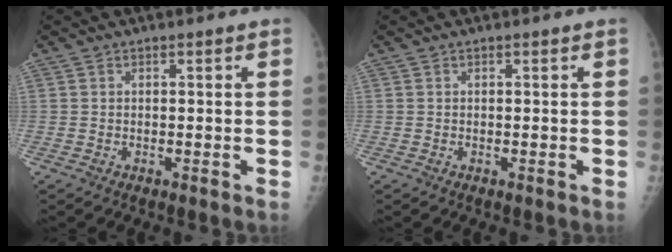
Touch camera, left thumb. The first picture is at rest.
{"total": 0.0}